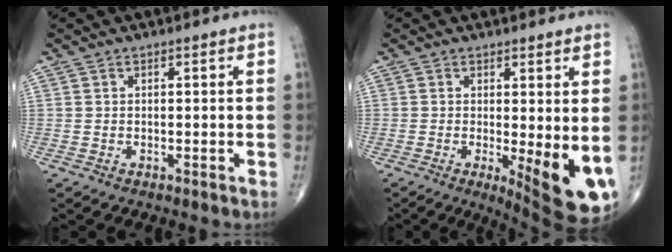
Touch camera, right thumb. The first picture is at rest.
{"total": 10.9, "force": [-1.2, 3.1, 10.3], "torque": [-0.134, -0.024, -0.007]}